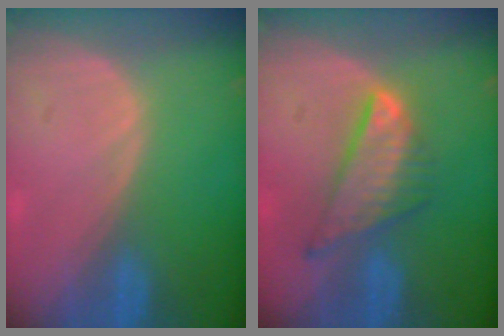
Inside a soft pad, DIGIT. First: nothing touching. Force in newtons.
{"total": 8.1, "press": 6.8, "slide": 4.3}